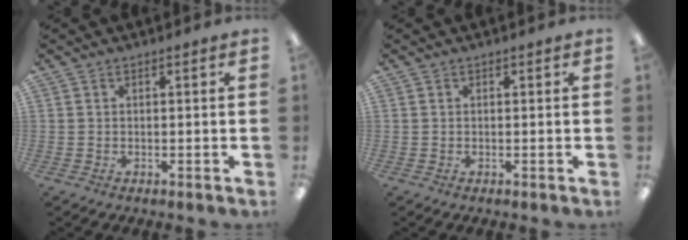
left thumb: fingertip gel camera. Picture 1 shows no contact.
{"total": 0.0}